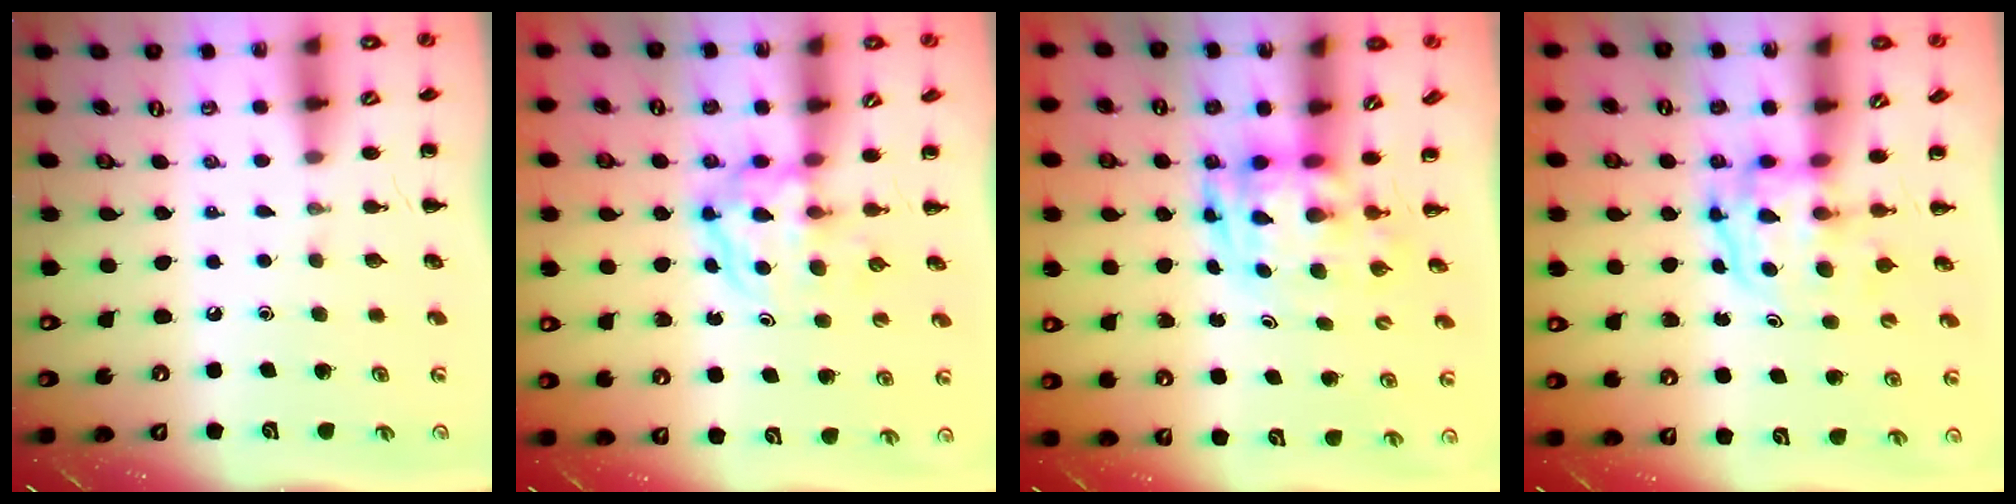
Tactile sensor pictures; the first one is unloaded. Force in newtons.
{"total": 3.8, "press": 3.7, "slide": 0.4}
{"total": 3.6, "press": 3.5, "slide": 0.8}
{"total": 3.9, "press": 3.9, "slide": 0.6}